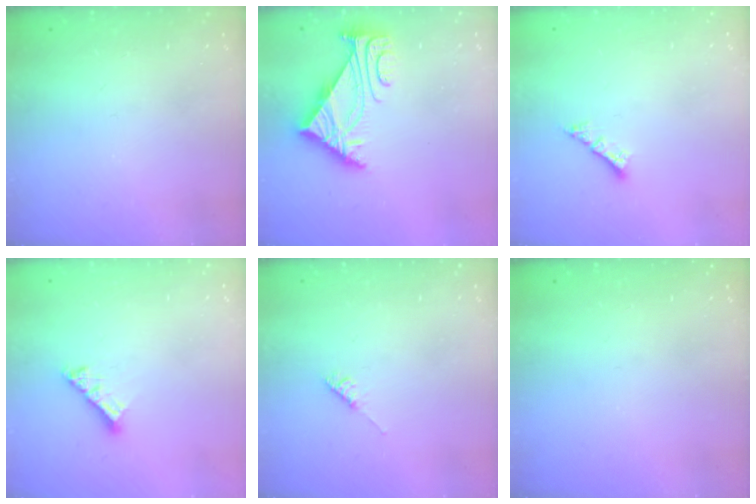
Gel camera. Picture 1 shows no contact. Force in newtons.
{"total": 5.8, "press": 5.7, "slide": 0.9}
{"total": 2.4, "press": 2.4, "slide": 0.2}
{"total": 6.0, "press": 6.0, "slide": 0.7}
{"total": 3.5, "press": 3.5, "slide": 0.7}
{"total": 0.0}